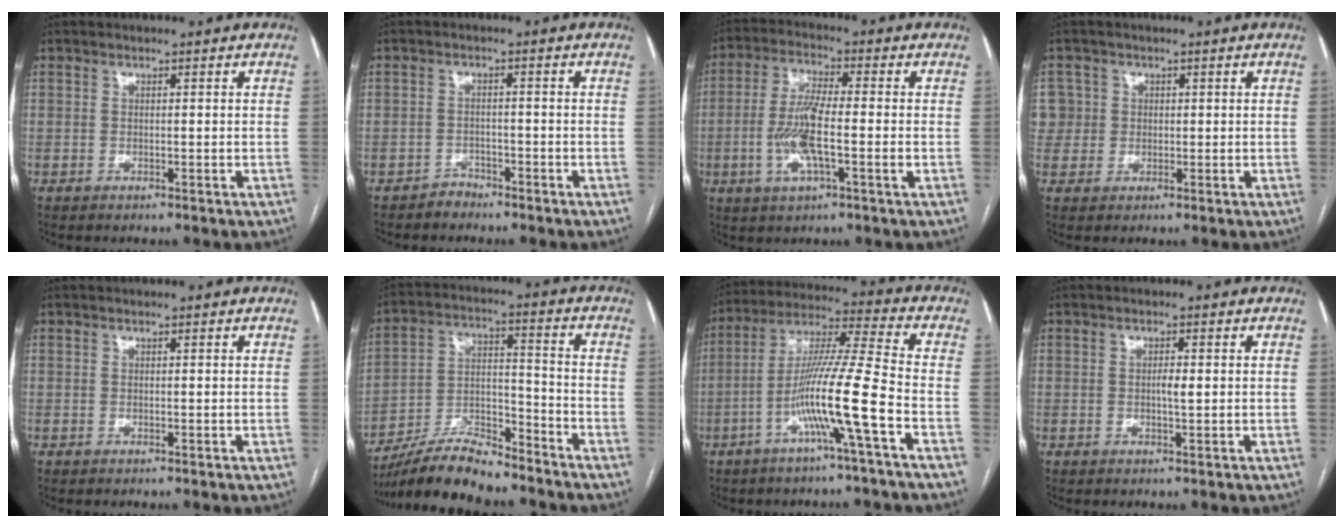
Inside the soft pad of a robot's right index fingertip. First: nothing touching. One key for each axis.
{"total": 2.0, "fx": -1.7, "fy": 1.0, "fz": -0.3, "tx": 0.005, "ty": 0.004, "tz": -0.030}
{"total": 9.1, "fx": -1.9, "fy": 1.5, "fz": 8.8, "tx": -0.182, "ty": 0.000, "tz": -0.039}
{"total": 4.8, "fx": 1.0, "fy": 4.7, "fz": 0.0, "tx": 0.011, "ty": 0.018, "tz": 0.021}
{"total": 0.0}
{"total": 13.1, "fx": -11.7, "fy": 2.4, "fz": 5.5, "tx": -0.097, "ty": 0.010, "tz": -0.212}
{"total": 13.0, "fx": -4.9, "fy": -1.5, "fz": 11.9, "tx": -0.224, "ty": 0.006, "tz": -0.096}
{"total": 1.6, "fx": 0.0, "fy": 0.2, "fz": 1.6, "tx": -0.030, "ty": 0.001, "tz": 0.001}